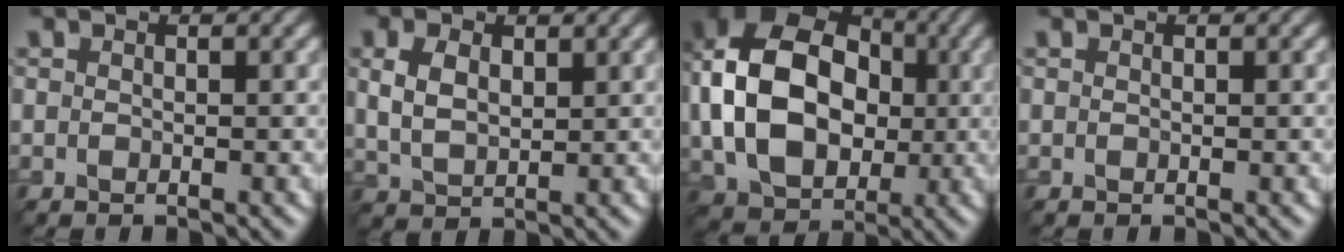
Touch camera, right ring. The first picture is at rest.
{"total": 3.7, "force": [1.2, 2.3, 2.6], "torque": [-0.064, 0.001, 0.027]}
{"total": 15.0, "force": [0.5, 11.2, 10.1], "torque": [-0.196, 0.004, 0.011]}
{"total": 0.0}